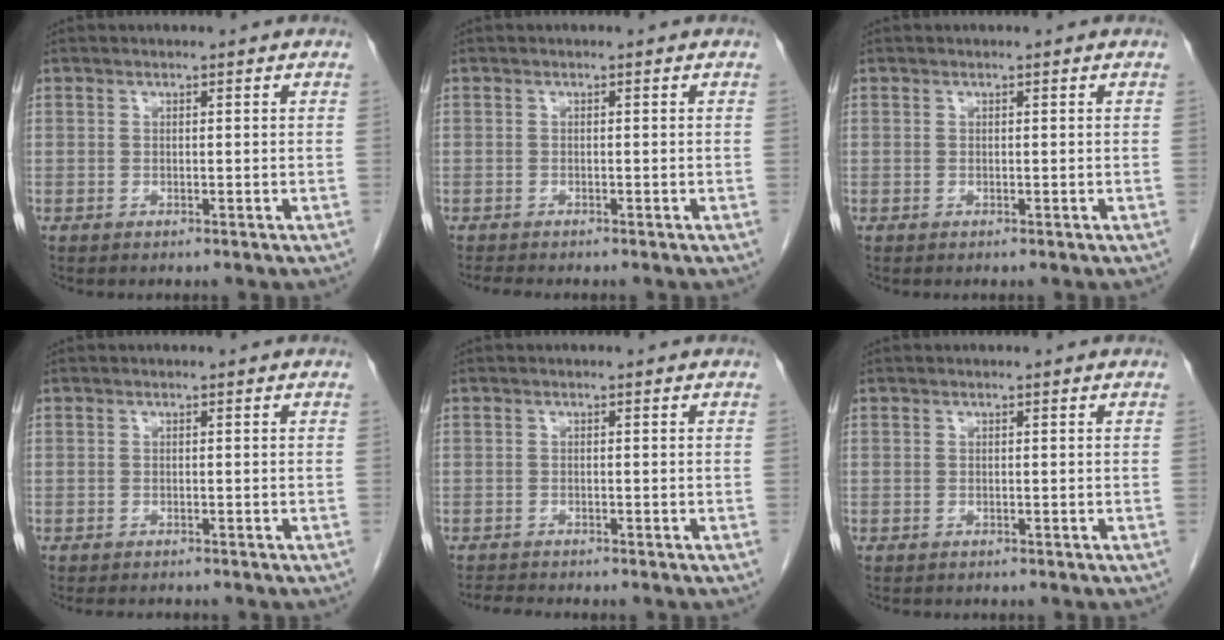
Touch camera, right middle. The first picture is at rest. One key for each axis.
{"total": 1.9, "fx": -1.7, "fy": 0.2, "fz": 0.7, "tx": -0.015, "ty": -0.006, "tz": -0.025}
{"total": 0.0}
{"total": 2.9, "fx": -2.6, "fy": 0.7, "fz": 0.9, "tx": -0.009, "ty": -0.006, "tz": -0.035}
{"total": 2.4, "fx": -2.4, "fy": 0.1, "fz": 0.6, "tx": -0.012, "ty": -0.011, "tz": -0.038}
{"total": 1.3, "fx": -1.1, "fy": 0.5, "fz": 0.4, "tx": -0.011, "ty": -0.002, "tz": -0.013}